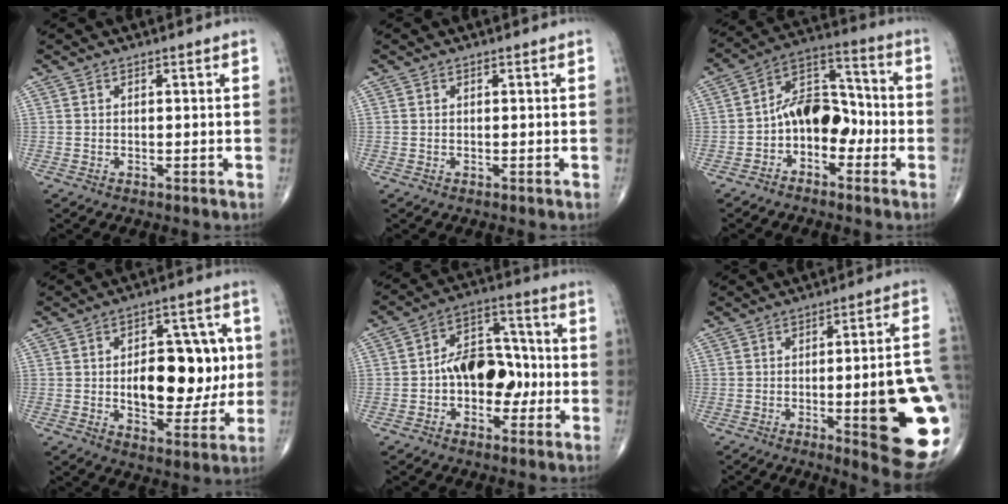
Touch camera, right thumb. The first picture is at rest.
{"total": 0.0}
{"total": 11.2, "force": [-2.9, 7.5, 7.9], "torque": [-0.092, 0.051, -0.064]}
{"total": 17.5, "force": [0.2, 9.5, 14.6], "torque": [-0.162, 0.013, 0.012]}
{"total": 12.3, "force": [-1.9, 8.4, 8.9], "torque": [-0.095, 0.048, -0.040]}
{"total": 21.0, "force": [-4.0, 4.1, 20.1], "torque": [-0.211, 0.008, -0.042]}